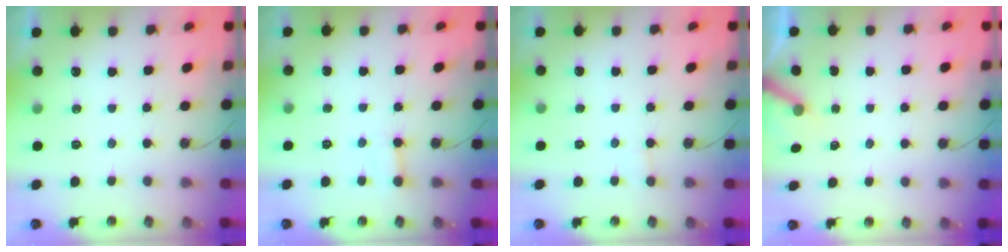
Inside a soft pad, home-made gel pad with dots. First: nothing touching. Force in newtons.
{"total": 2.2, "press": 2.2, "slide": 0.5}
{"total": 2.9, "press": 2.9, "slide": 0.2}
{"total": 3.4, "press": 3.4, "slide": 0.3}